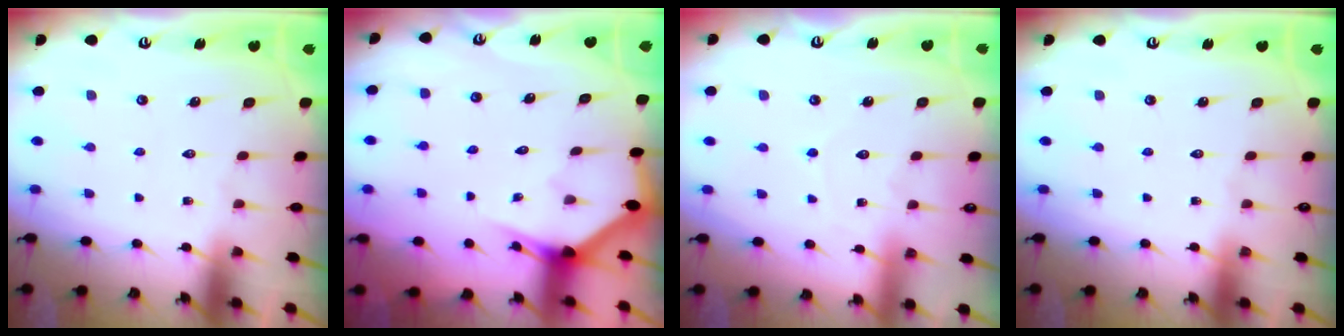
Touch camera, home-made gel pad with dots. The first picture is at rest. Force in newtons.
{"total": 2.9, "press": 2.9, "slide": 0.1}
{"total": 5.3, "press": 5.3, "slide": 0.4}
{"total": 0.0}